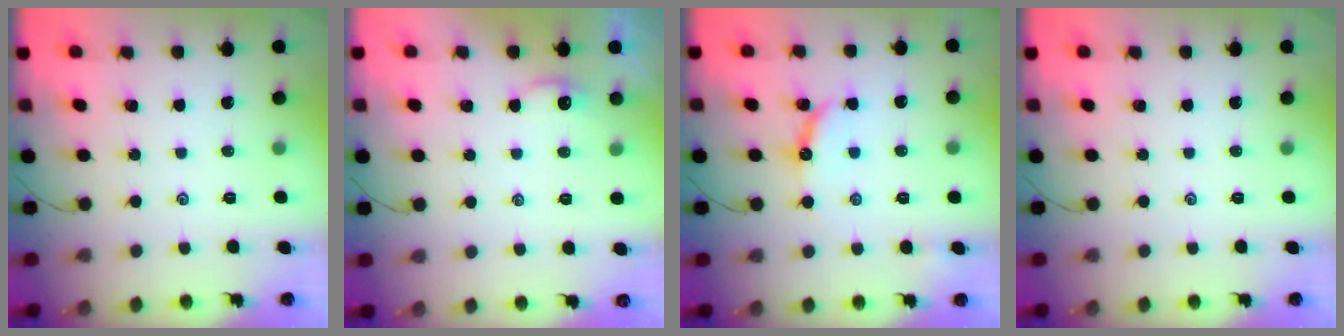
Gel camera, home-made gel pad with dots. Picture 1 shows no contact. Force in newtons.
{"total": 2.1, "press": 2.0, "slide": 0.3}
{"total": 9.4, "press": 9.4, "slide": 0.5}
{"total": 0.0}